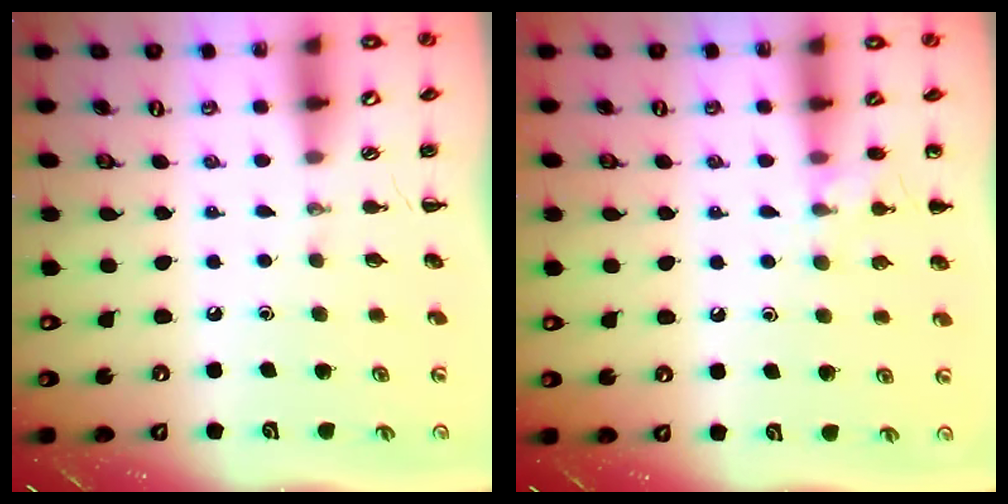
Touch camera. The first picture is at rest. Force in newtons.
{"total": 7.5, "press": 7.2, "slide": 2.3}